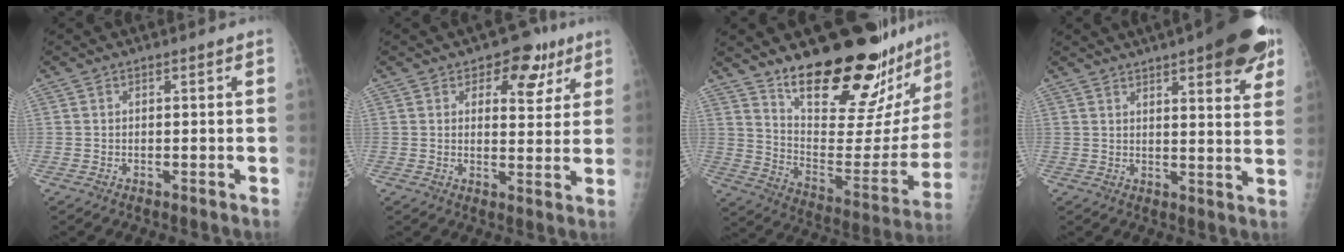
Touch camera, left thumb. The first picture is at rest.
{"total": 8.0, "force": [4.5, 4.9, 4.5], "torque": [-0.018, -0.016, 0.057]}
{"total": 28.5, "force": [22.4, 8.6, 15.5], "torque": [-0.195, -0.139, 0.326]}
{"total": 17.0, "force": [9.9, 4.8, 12.9], "torque": [-0.147, -0.028, 0.124]}